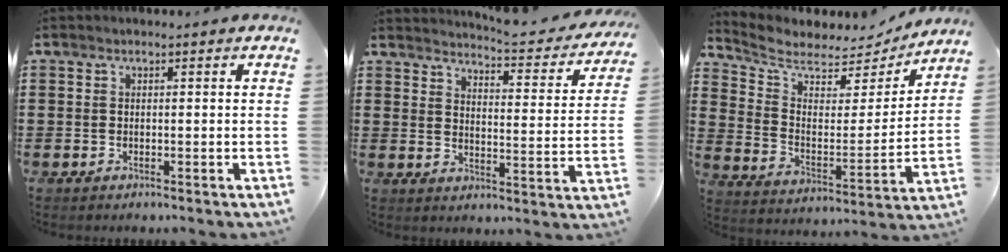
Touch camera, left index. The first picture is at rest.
{"total": 4.2, "force": [4.1, -0.3, 1.1], "torque": [-0.029, -0.040, 0.061]}
{"total": 5.7, "force": [5.0, 2.3, 1.2], "torque": [-0.059, -0.038, 0.084]}